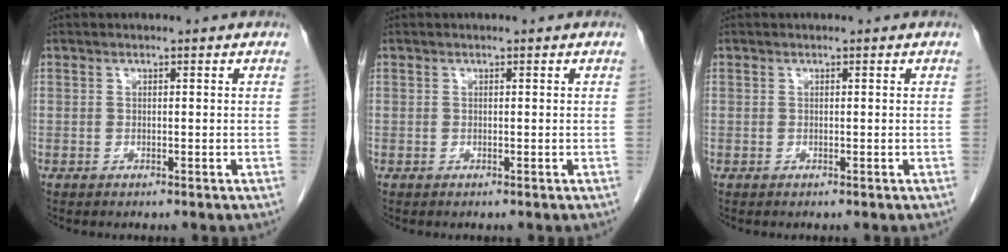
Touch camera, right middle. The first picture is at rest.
{"total": 0.0}
{"total": 0.0}